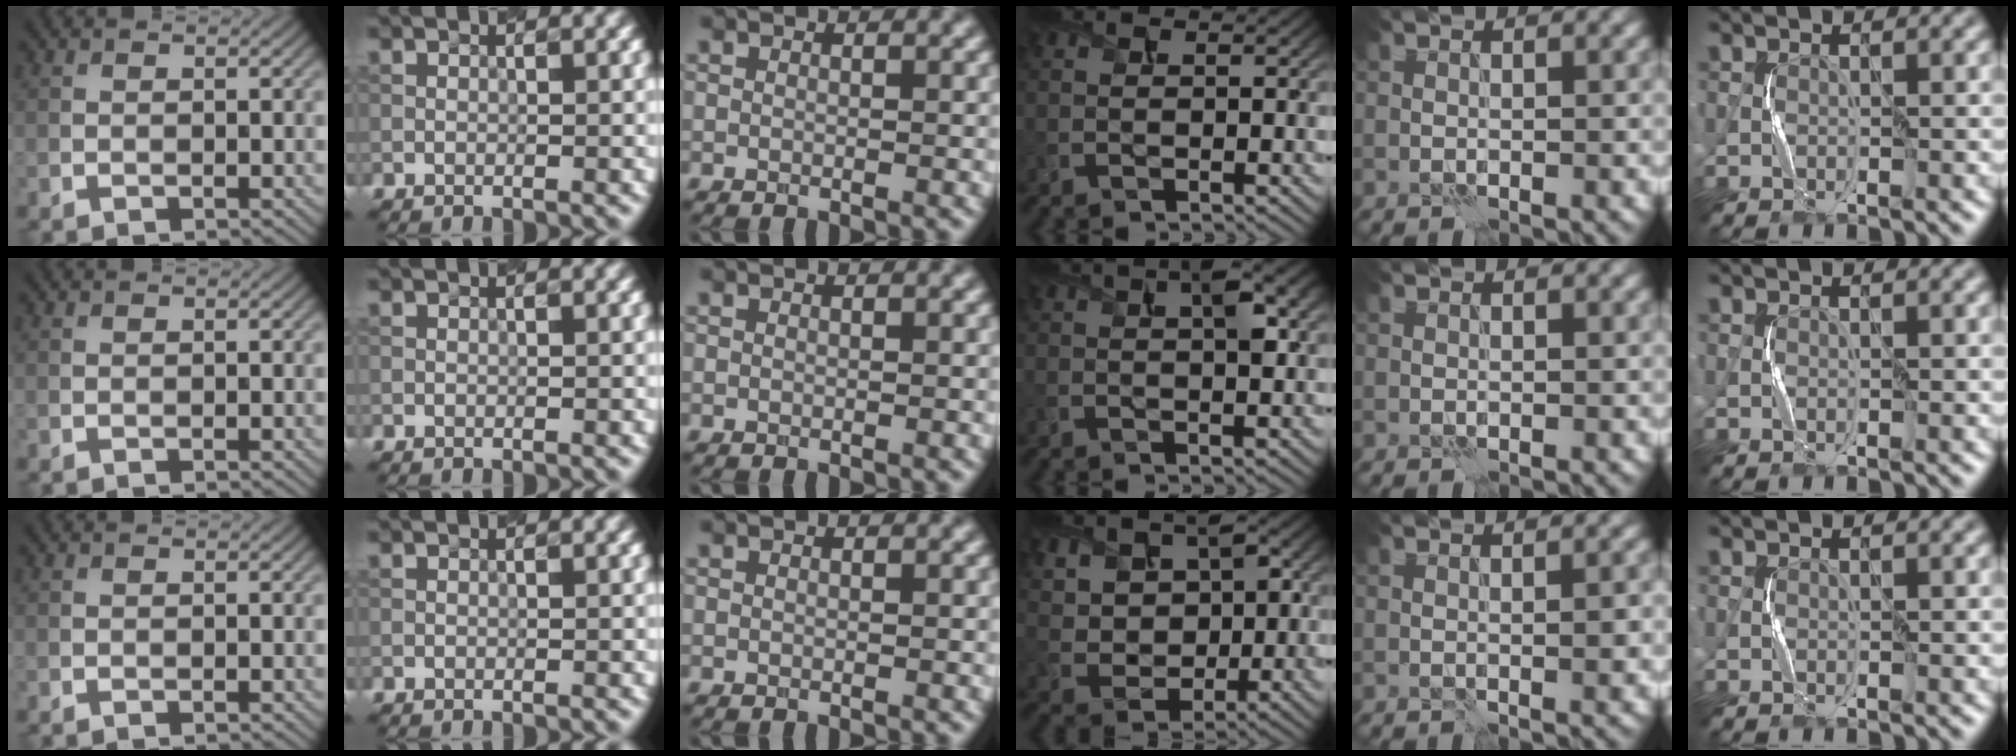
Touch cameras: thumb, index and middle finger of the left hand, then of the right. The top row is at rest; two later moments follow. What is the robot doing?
{"motion": "squeeze", "object": "air blower"}